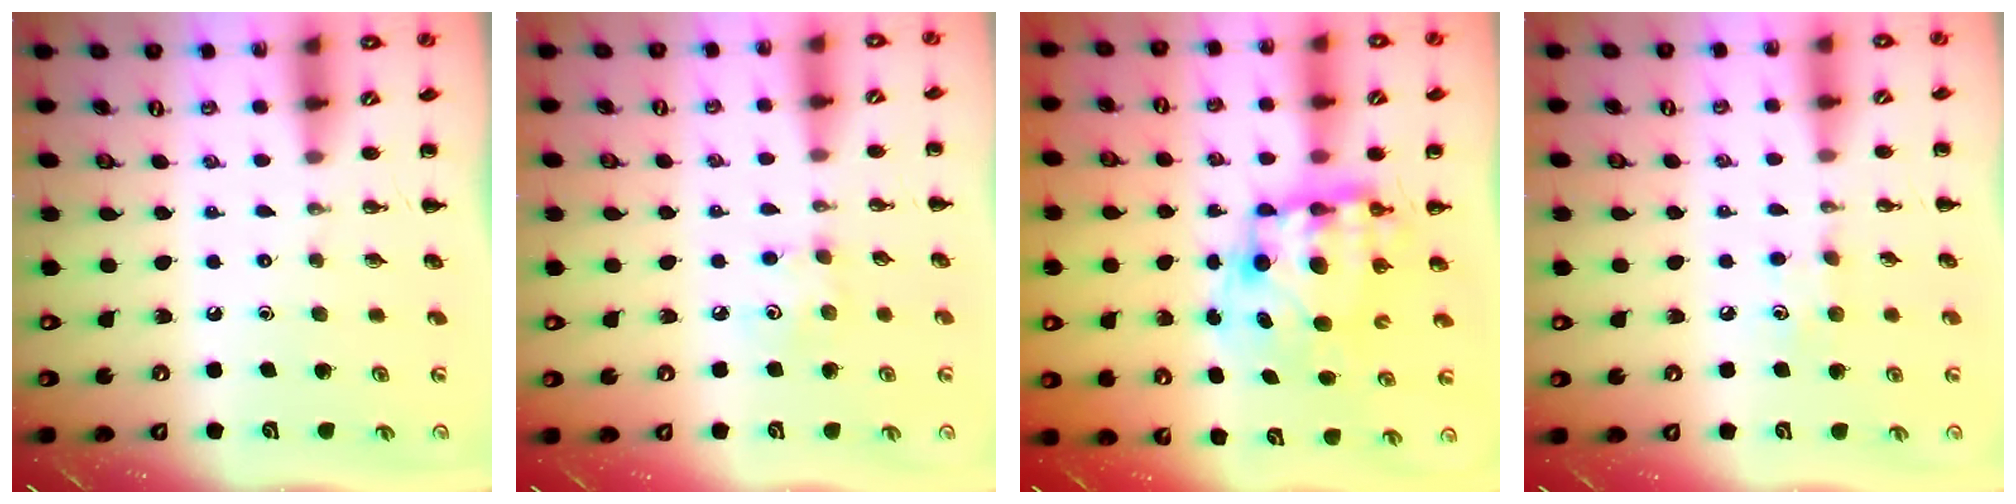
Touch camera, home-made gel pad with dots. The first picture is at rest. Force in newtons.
{"total": 5.2, "press": 5.1, "slide": 1.1}
{"total": 11.1, "press": 10.7, "slide": 2.9}
{"total": 7.1, "press": 6.9, "slide": 1.7}